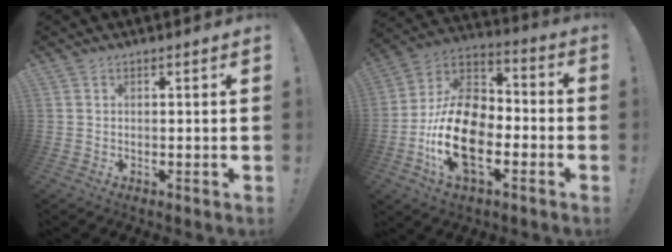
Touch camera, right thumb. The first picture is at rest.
{"total": 21.0, "force": [-6.4, 12.9, 15.2], "torque": [-0.300, 0.033, -0.103]}